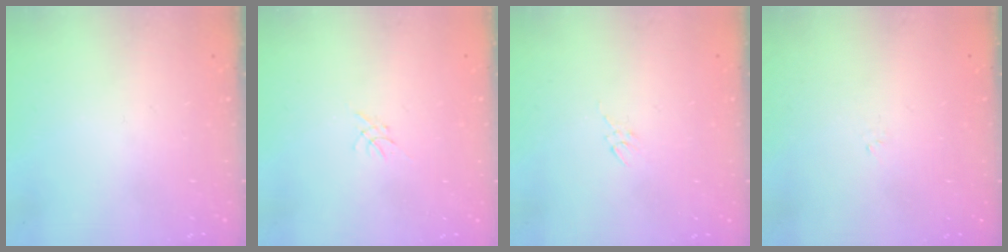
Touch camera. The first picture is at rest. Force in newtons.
{"total": 0.0}
{"total": 2.7, "press": 2.7, "slide": 0.5}
{"total": 1.2, "press": 1.2, "slide": 0.4}